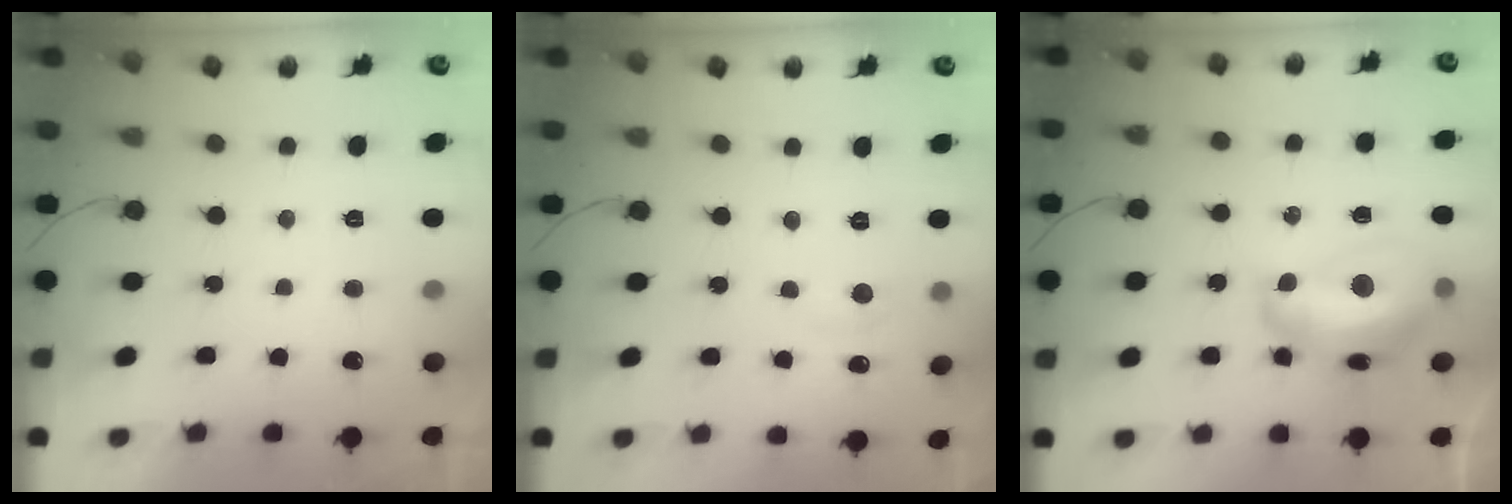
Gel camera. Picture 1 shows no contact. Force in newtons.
{"total": 4.3, "press": 4.3, "slide": 0.5}
{"total": 14.3, "press": 14.3, "slide": 1.1}